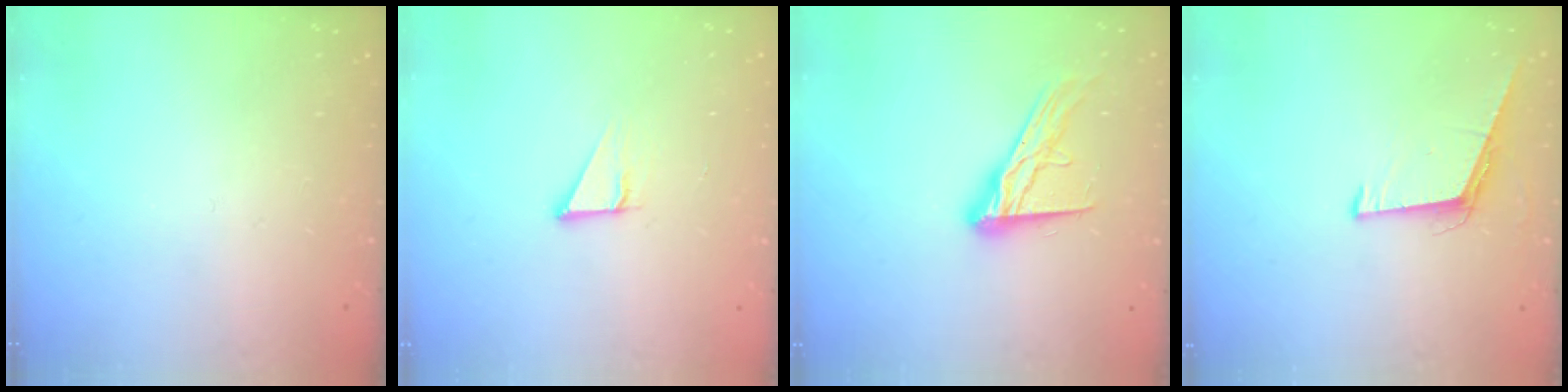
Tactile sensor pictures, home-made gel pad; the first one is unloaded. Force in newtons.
{"total": 2.8, "press": 2.8, "slide": 0.1}
{"total": 13.2, "press": 13.2, "slide": 1.1}
{"total": 5.7, "press": 5.1, "slide": 2.6}